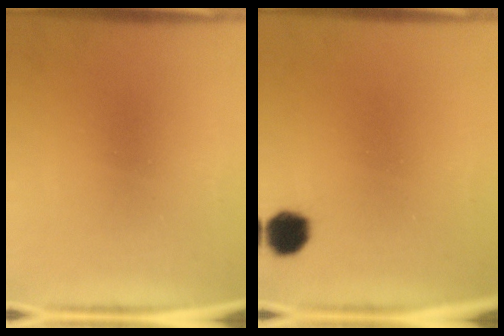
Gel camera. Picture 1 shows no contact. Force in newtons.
{"total": 5.0}